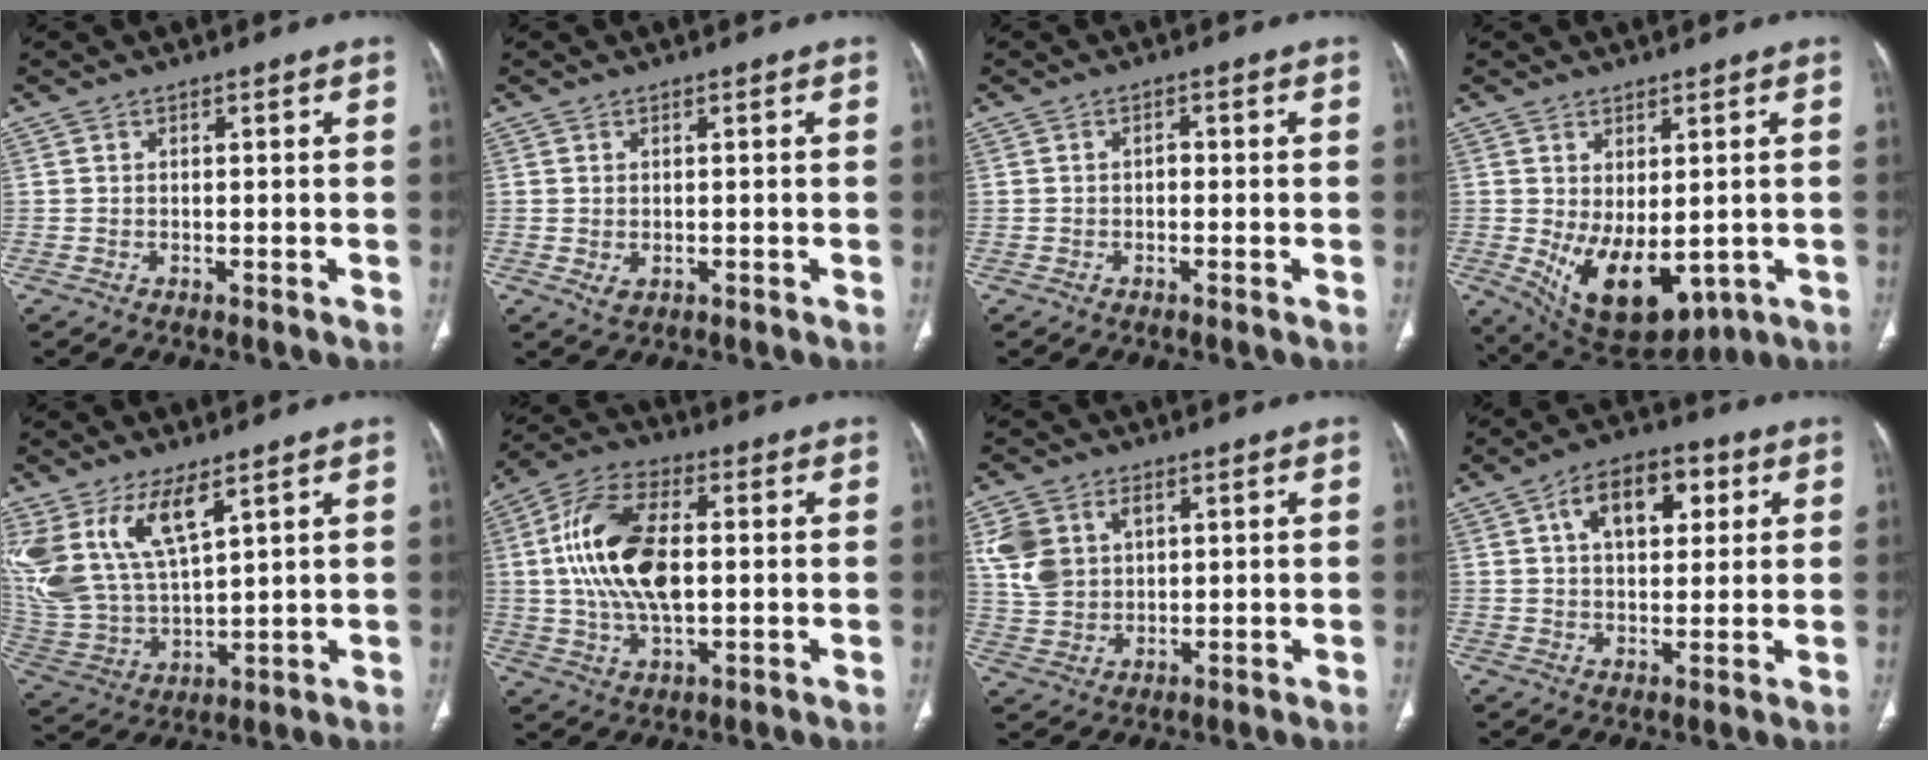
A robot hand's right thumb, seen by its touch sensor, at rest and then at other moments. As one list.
[{"total": 1.9, "force": [-0.4, 1.3, 1.3], "torque": [-0.025, -0.003, 0.001]}, {"total": 1.2, "force": [-0.3, 0.8, 0.8], "torque": [-0.008, 0.004, -0.008]}, {"total": 12.8, "force": [-2.2, 7.1, 10.5], "torque": [-0.155, -0.014, -0.002]}, {"total": 15.3, "force": [8.1, 6.4, 11.2], "torque": [-0.232, -0.030, 0.180]}, {"total": 16.7, "force": [1.3, 8.7, 14.2], "torque": [-0.281, 0.015, 0.023]}, {"total": 9.0, "force": [3.1, 6.8, 5.1], "torque": [-0.090, -0.003, 0.068]}, {"total": 11.7, "force": [3.9, 6.8, 8.7], "torque": [-0.106, 0.009, 0.056]}]